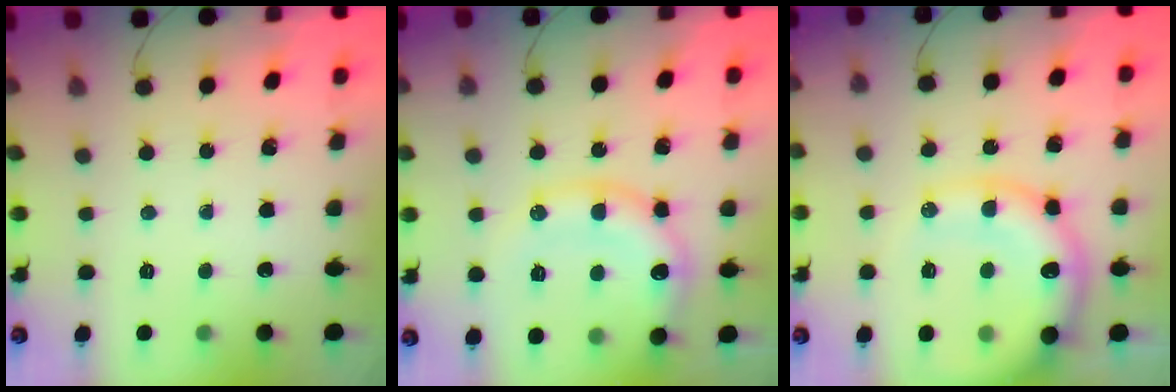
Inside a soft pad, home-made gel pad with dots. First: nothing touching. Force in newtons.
{"total": 16.4, "press": 16.2, "slide": 2.3}
{"total": 18.5, "press": 18.1, "slide": 3.8}